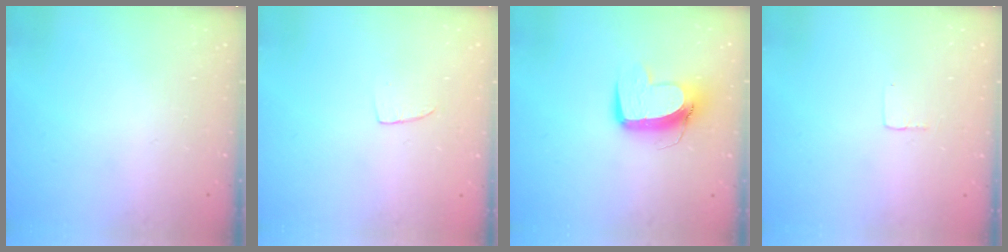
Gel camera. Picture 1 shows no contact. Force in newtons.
{"total": 3.9, "press": 3.9, "slide": 0.3}
{"total": 11.4, "press": 11.3, "slide": 1.5}
{"total": 1.9, "press": 1.9, "slide": 0.1}